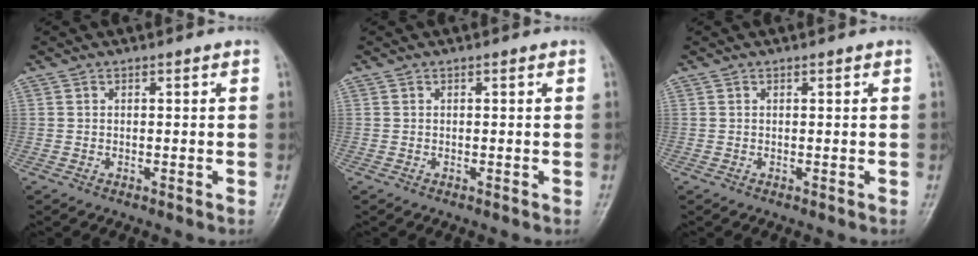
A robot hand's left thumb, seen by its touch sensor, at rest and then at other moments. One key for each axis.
{"total": 0.0}
{"total": 0.0}